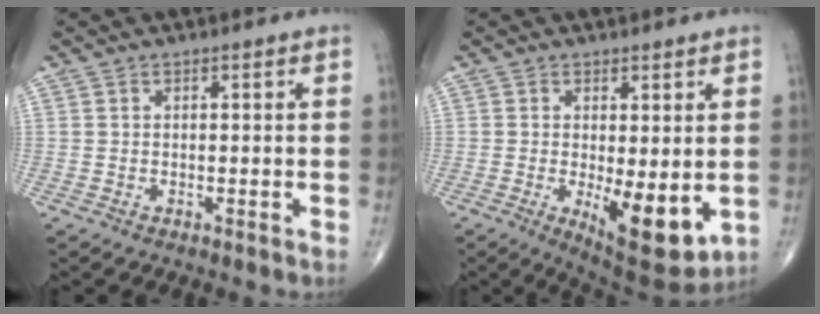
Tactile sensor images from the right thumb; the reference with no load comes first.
{"total": 11.0, "force": [-1.9, 4.0, 10.0], "torque": [-0.133, -0.028, -0.015]}